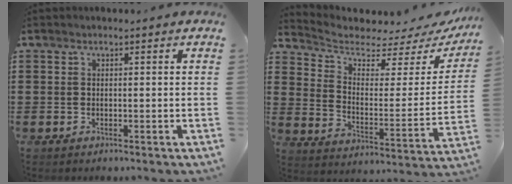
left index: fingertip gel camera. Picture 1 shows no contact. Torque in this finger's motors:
{"motor_torque": [1.10, -1.04, 0.13, -0.01]}